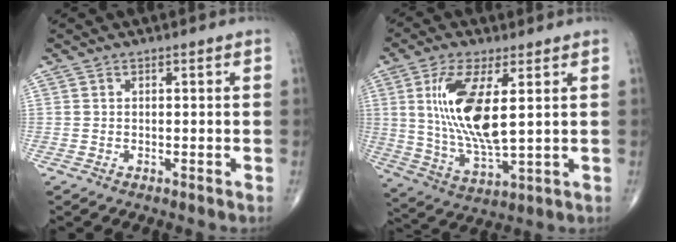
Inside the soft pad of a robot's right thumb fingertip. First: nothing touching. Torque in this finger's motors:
{"motor_torque": [1.52, 3.49, 1.47, 0.17, 0.21]}